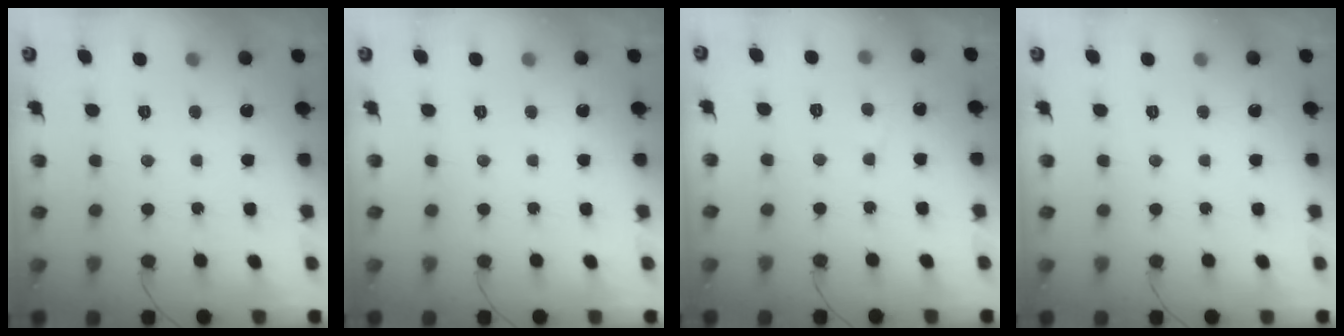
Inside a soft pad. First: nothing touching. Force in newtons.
{"total": 0.0}
{"total": 3.2, "press": 3.2, "slide": 0.3}
{"total": 0.0}